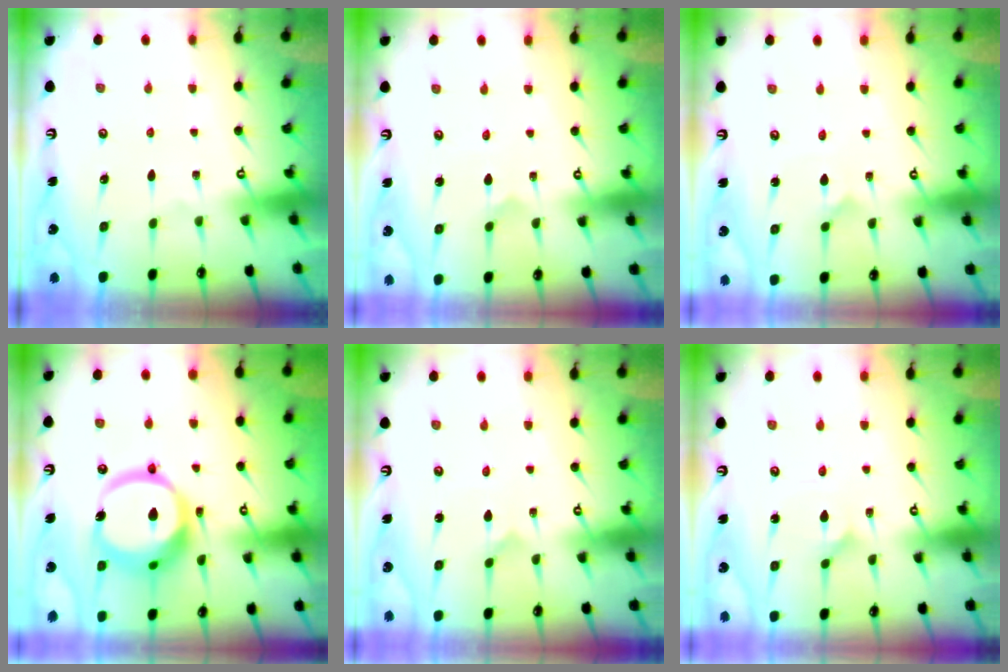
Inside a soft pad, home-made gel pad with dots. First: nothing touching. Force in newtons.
{"total": 0.0}
{"total": 1.3, "press": 1.3, "slide": 0.1}
{"total": 17.7, "press": 17.5, "slide": 2.2}
{"total": 0.0}
{"total": 2.2, "press": 2.2, "slide": 0.1}